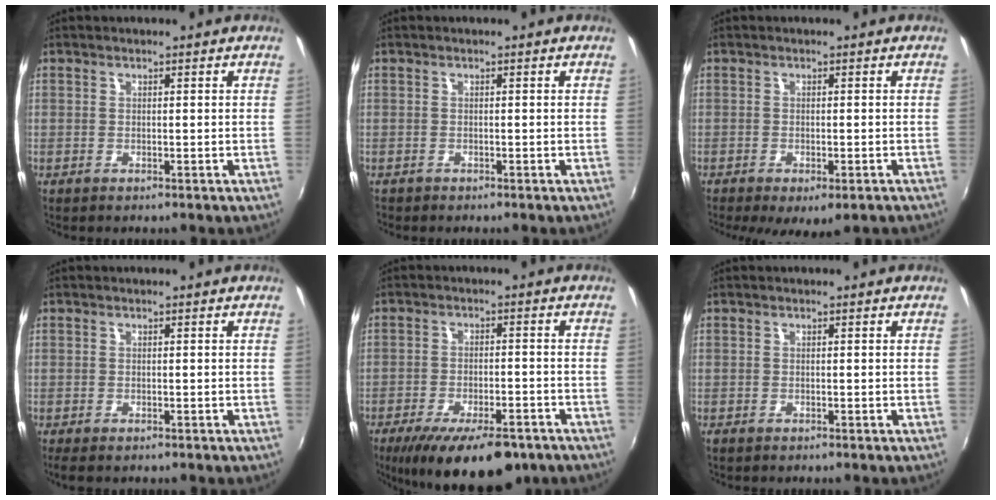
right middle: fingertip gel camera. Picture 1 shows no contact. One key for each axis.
{"total": 0.6, "fx": -0.5, "fy": 0.3, "fz": 0.0, "tx": -0.004, "ty": -0.001, "tz": -0.011}
{"total": 7.0, "fx": -4.4, "fy": 2.6, "fz": 4.8, "tx": -0.092, "ty": -0.029, "tz": -0.059}
{"total": 2.1, "fx": -1.4, "fy": 0.6, "fz": 1.4, "tx": -0.028, "ty": -0.009, "tz": -0.020}
{"total": 16.6, "fx": -11.5, "fy": 6.0, "fz": 10.4, "tx": -0.194, "ty": -0.034, "tz": -0.165}
{"total": 0.0}